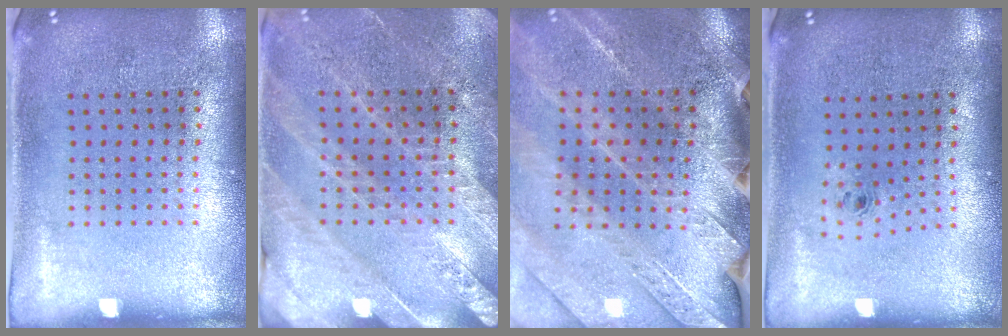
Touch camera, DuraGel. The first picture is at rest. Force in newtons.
{"total": 2.7, "press": 2.7, "slide": 0.5}
{"total": 2.8, "press": 2.8, "slide": 0.7}
{"total": 0.7, "press": 0.3, "slide": 0.6}